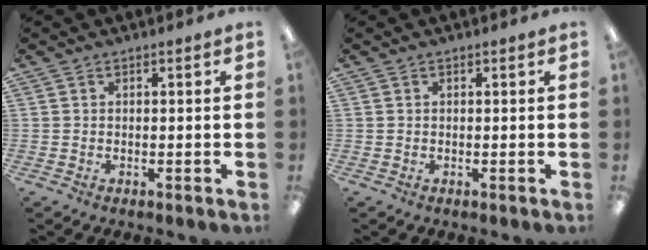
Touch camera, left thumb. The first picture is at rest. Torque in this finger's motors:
{"motor_torque": [-0.03, 0.04, -0.01, -0.06, 0.00]}